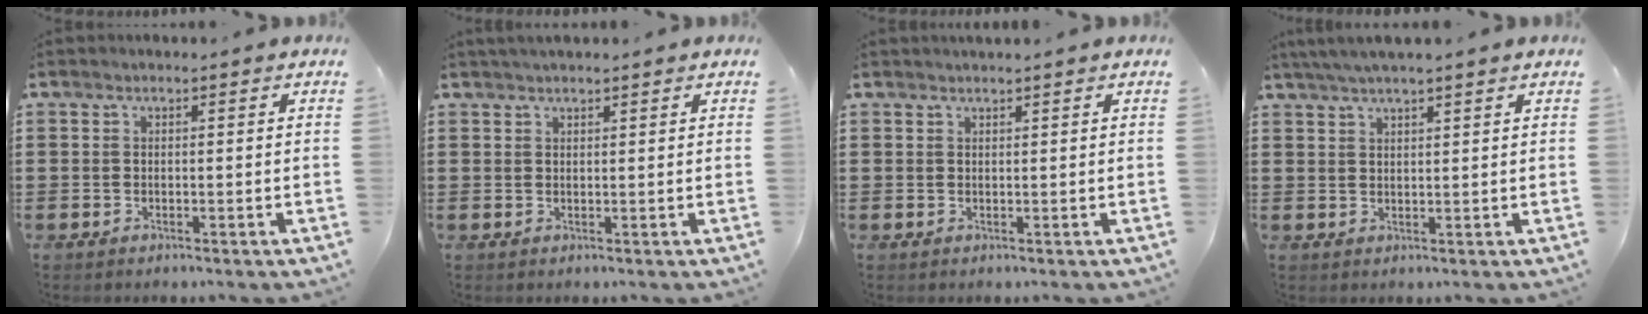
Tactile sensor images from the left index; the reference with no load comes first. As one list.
[{"total": 1.1, "force": [1.0, 0.1, 0.5], "torque": [-0.010, 0.001, 0.020]}, {"total": 0.6, "force": [0.6, -0.1, 0.2], "torque": [-0.004, -0.002, 0.012]}, {"total": 3.1, "force": [2.6, -0.1, 1.7], "torque": [-0.038, 0.002, 0.048]}]